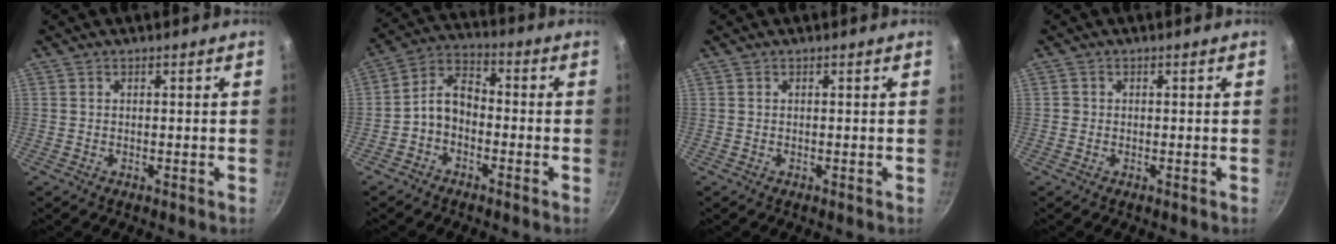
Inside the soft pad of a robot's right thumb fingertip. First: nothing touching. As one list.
[{"total": 7.1, "force": [-2.2, 4.9, 4.8], "torque": [-0.076, 0.045, -0.054]}, {"total": 0.0}, {"total": 0.7, "force": [-0.2, 0.7, 0.1], "torque": [0.000, 0.001, -0.005]}]